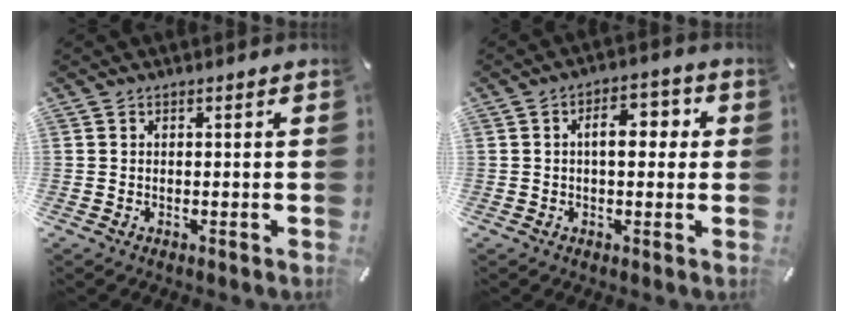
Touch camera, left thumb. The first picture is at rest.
{"total": 7.2, "force": [0.9, 4.1, 5.9], "torque": [-0.076, 0.001, 0.003]}